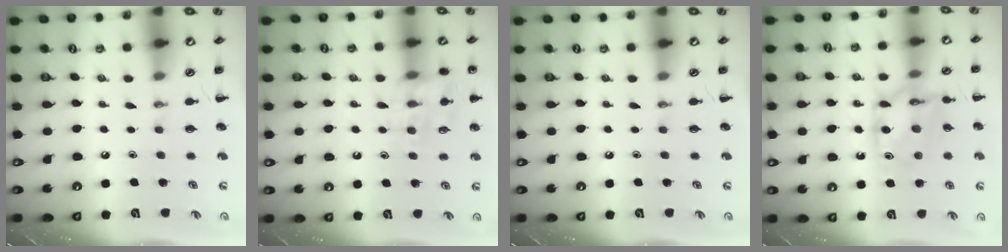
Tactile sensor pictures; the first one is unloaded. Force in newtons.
{"total": 13.3, "press": 13.2, "slide": 1.7}
{"total": 0.0}
{"total": 10.2, "press": 10.2, "slide": 0.9}